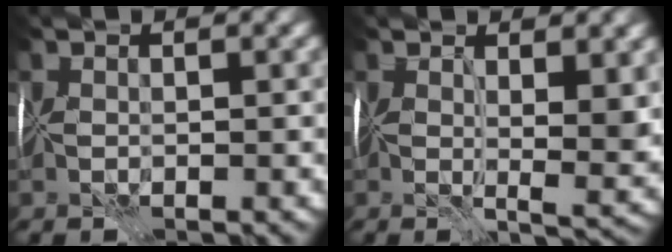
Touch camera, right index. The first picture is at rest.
{"total": 6.1, "force": [1.6, 2.1, 5.5], "torque": [-0.076, -0.017, 0.030]}